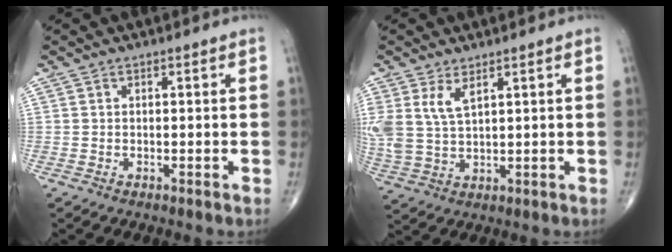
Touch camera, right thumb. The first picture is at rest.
{"total": 7.0, "force": [3.3, 3.3, 5.3], "torque": [-0.122, -0.008, 0.075]}